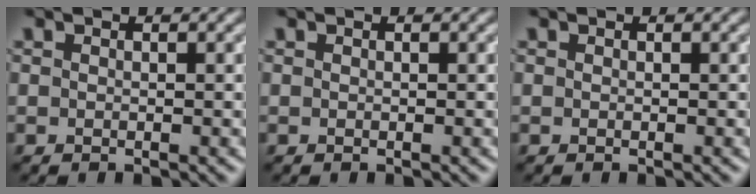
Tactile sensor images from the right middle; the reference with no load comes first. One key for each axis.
{"total": 0.0}
{"total": 0.0}